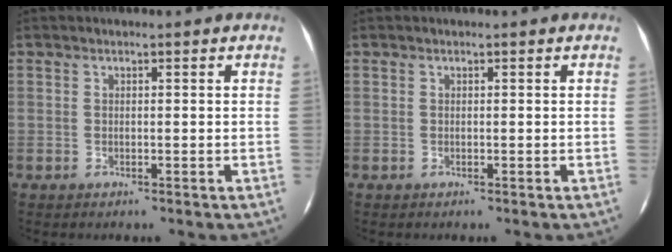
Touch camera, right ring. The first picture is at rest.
{"total": 0.0}